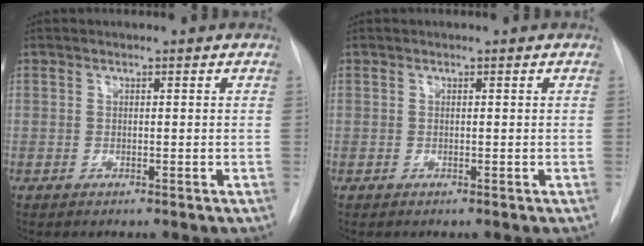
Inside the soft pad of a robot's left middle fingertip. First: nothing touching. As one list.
[{"total": 0.0}]